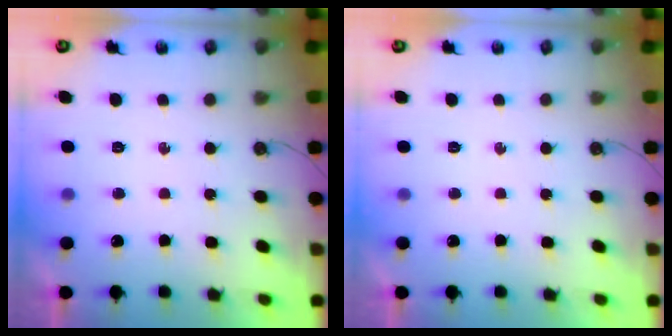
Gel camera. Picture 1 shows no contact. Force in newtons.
{"total": 0.0}